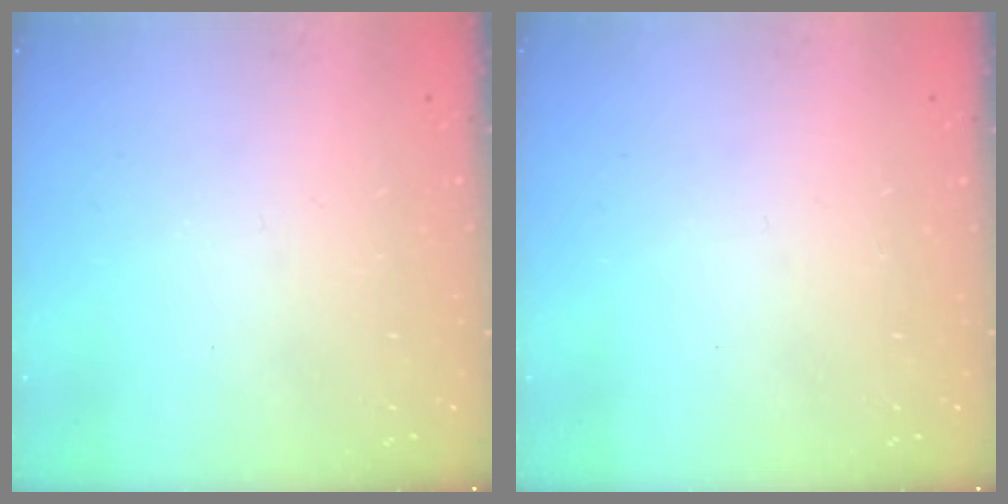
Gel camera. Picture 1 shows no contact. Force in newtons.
{"total": 0.0}